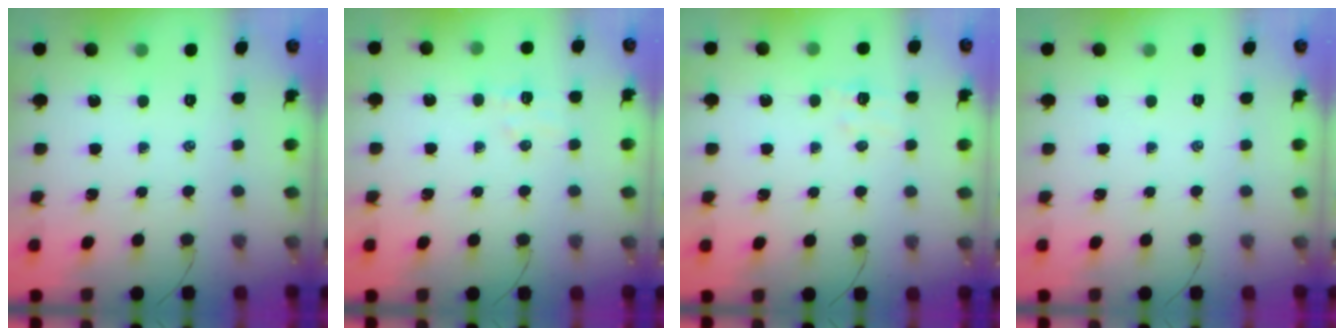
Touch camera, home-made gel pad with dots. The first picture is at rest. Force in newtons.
{"total": 5.3, "press": 5.1, "slide": 1.2}
{"total": 3.9, "press": 3.8, "slide": 0.9}
{"total": 0.0}